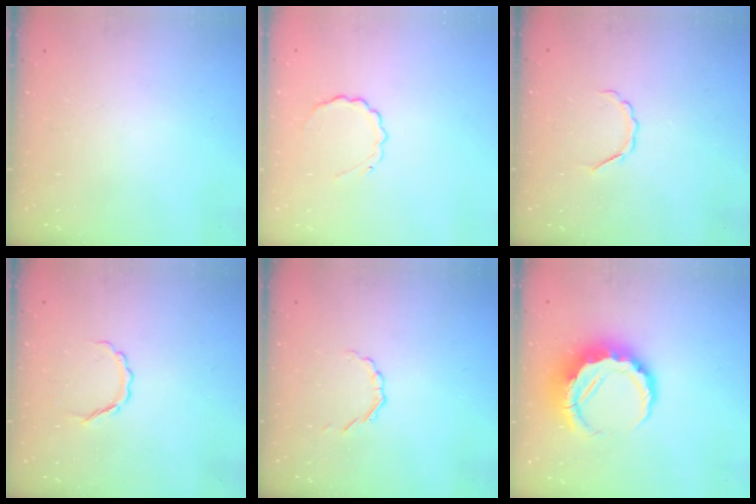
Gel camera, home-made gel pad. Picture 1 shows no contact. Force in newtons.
{"total": 5.2, "press": 5.0, "slide": 1.4}
{"total": 3.7, "press": 3.7, "slide": 0.6}
{"total": 4.6, "press": 4.5, "slide": 0.7}
{"total": 1.7, "press": 1.6, "slide": 0.6}
{"total": 9.9, "press": 9.6, "slide": 2.1}